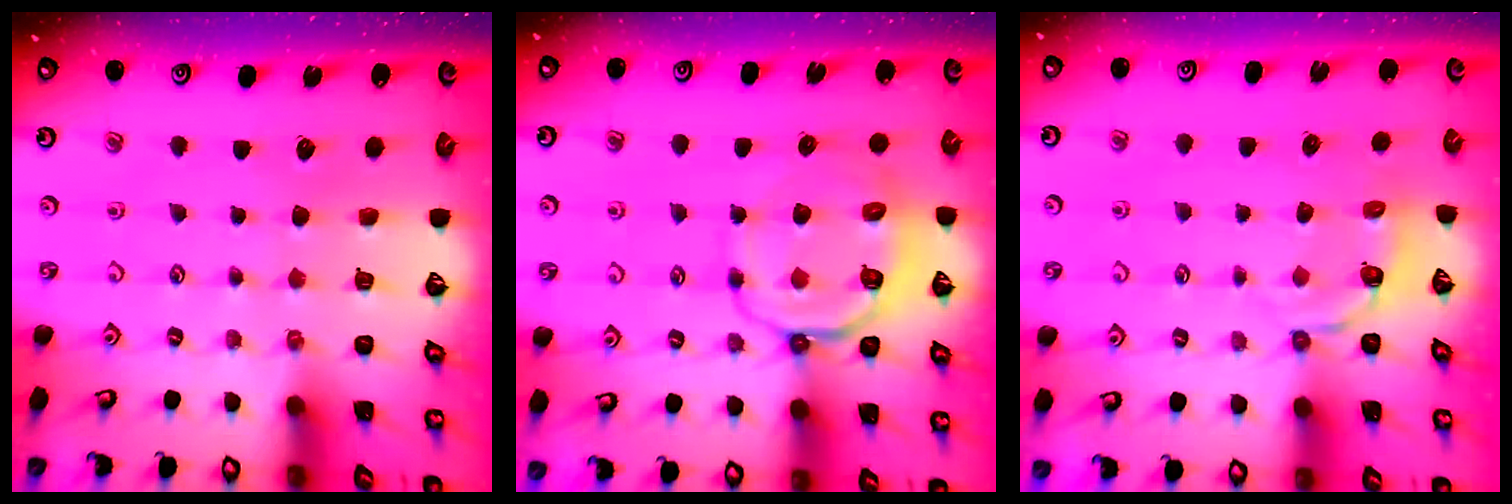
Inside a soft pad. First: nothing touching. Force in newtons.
{"total": 9.0, "press": 8.8, "slide": 2.1}
{"total": 3.5, "press": 2.1, "slide": 2.9}